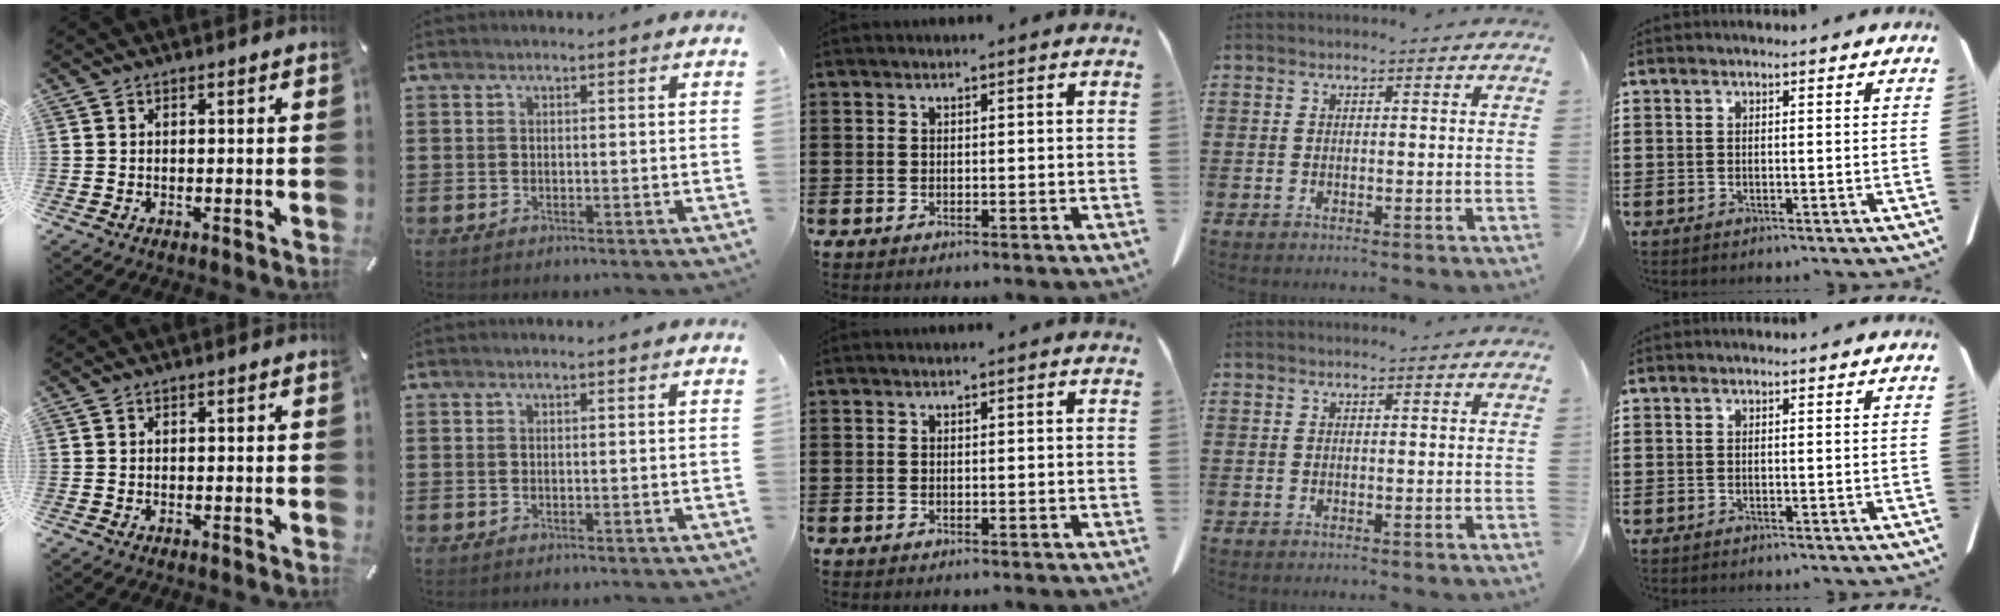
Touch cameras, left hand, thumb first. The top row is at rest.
{}